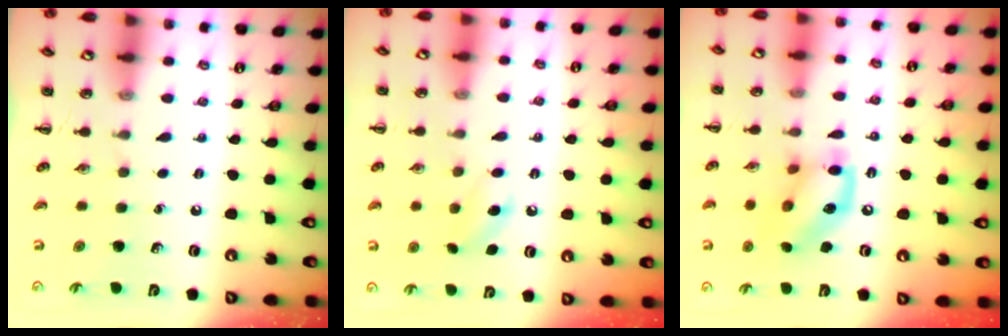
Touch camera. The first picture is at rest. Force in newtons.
{"total": 7.6, "press": 7.3, "slide": 2.0}
{"total": 13.9, "press": 13.8, "slide": 1.1}